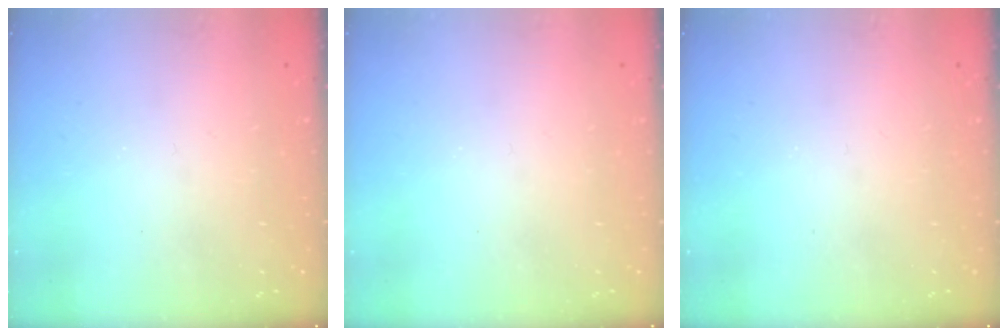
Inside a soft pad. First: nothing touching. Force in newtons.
{"total": 0.0}
{"total": 0.0}